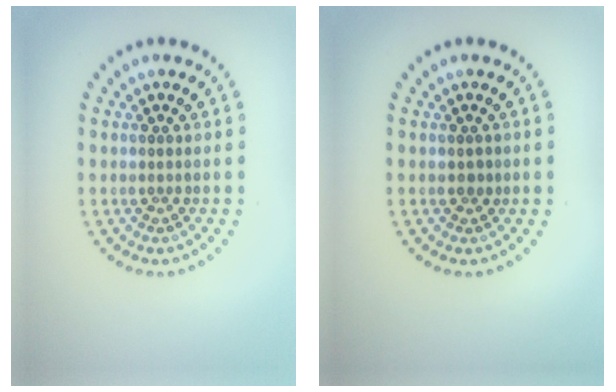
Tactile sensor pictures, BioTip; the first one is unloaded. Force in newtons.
{"total": 0.7, "press": 0.7, "slide": 0.2}